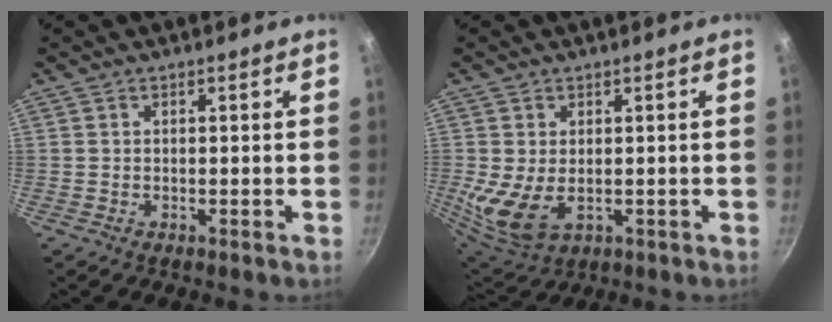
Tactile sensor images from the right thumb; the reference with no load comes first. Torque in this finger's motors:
{"motor_torque": [0.42, 1.04, 0.42, 0.17, 0.31]}